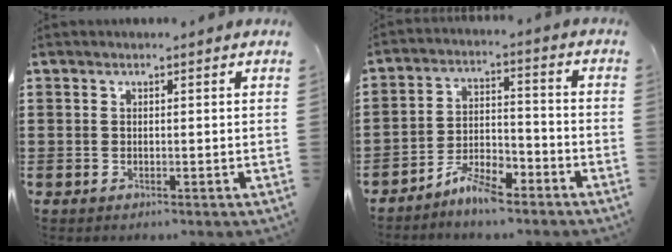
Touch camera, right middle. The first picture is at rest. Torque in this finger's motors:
{"motor_torque": [1.08, -1.06, 0.19, 0.10]}